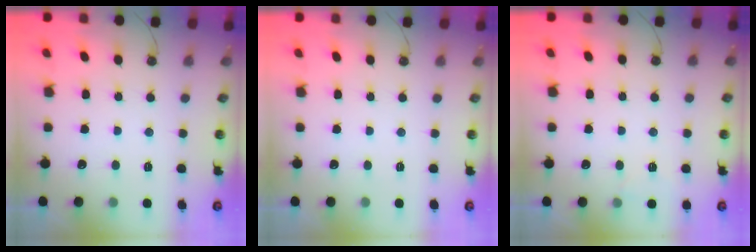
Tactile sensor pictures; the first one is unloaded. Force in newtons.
{"total": 1.3, "press": 0.5, "slide": 1.2}
{"total": 4.7, "press": 2.5, "slide": 4.0}